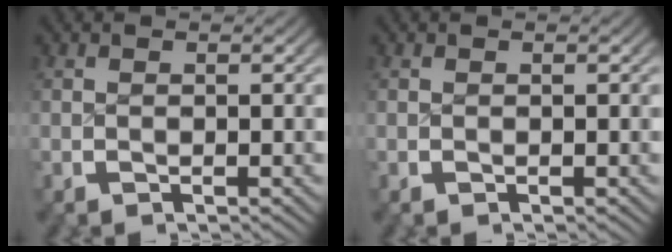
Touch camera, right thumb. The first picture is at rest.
{"total": 0.0}